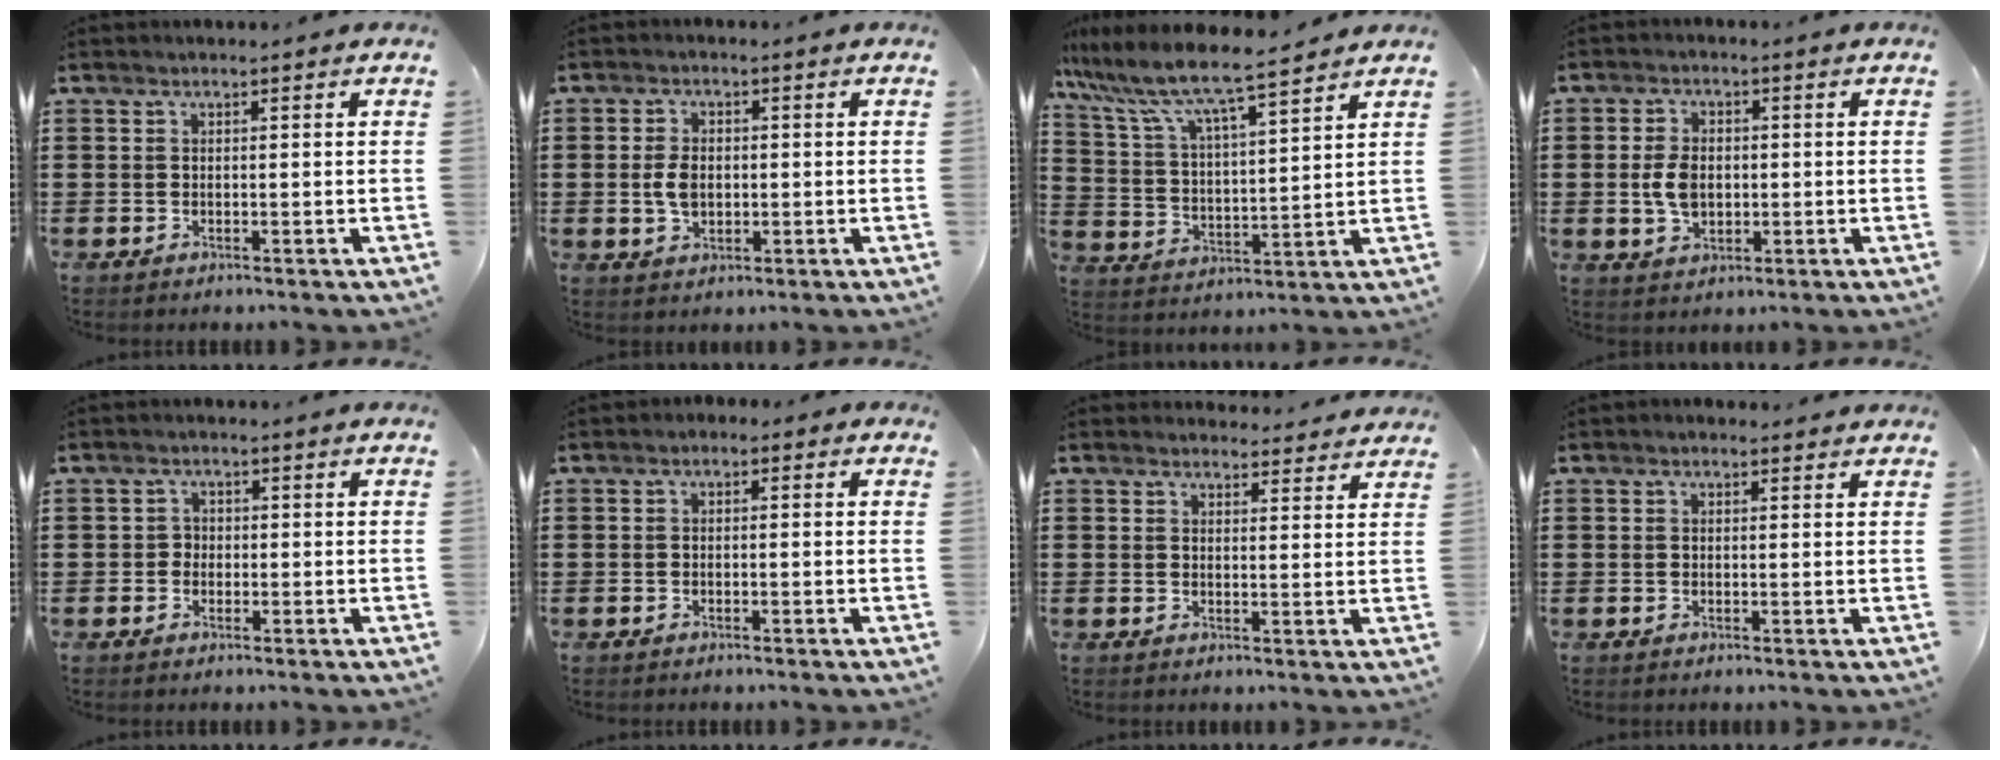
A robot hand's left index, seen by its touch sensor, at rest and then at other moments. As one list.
[{"total": 3.8, "force": [-0.1, 2.5, 2.9], "torque": [-0.073, 0.002, -0.007]}, {"total": 7.9, "force": [7.1, 0.1, 3.4], "torque": [-0.095, -0.044, 0.116]}, {"total": 5.0, "force": [-0.2, 3.3, 3.8], "torque": [-0.091, 0.004, -0.008]}, {"total": 1.6, "force": [-0.5, 1.5, 0.4], "torque": [-0.013, 0.006, -0.013]}, {"total": 1.0, "force": [-0.8, 0.6, 0.2], "torque": [-0.007, 0.004, -0.019]}, {"total": 2.7, "force": [2.7, 0.6, 0.1], "torque": [-0.001, -0.011, 0.049]}, {"total": 0.5, "force": [0.2, 0.4, 0.3], "torque": [-0.007, 0.003, 0.004]}]